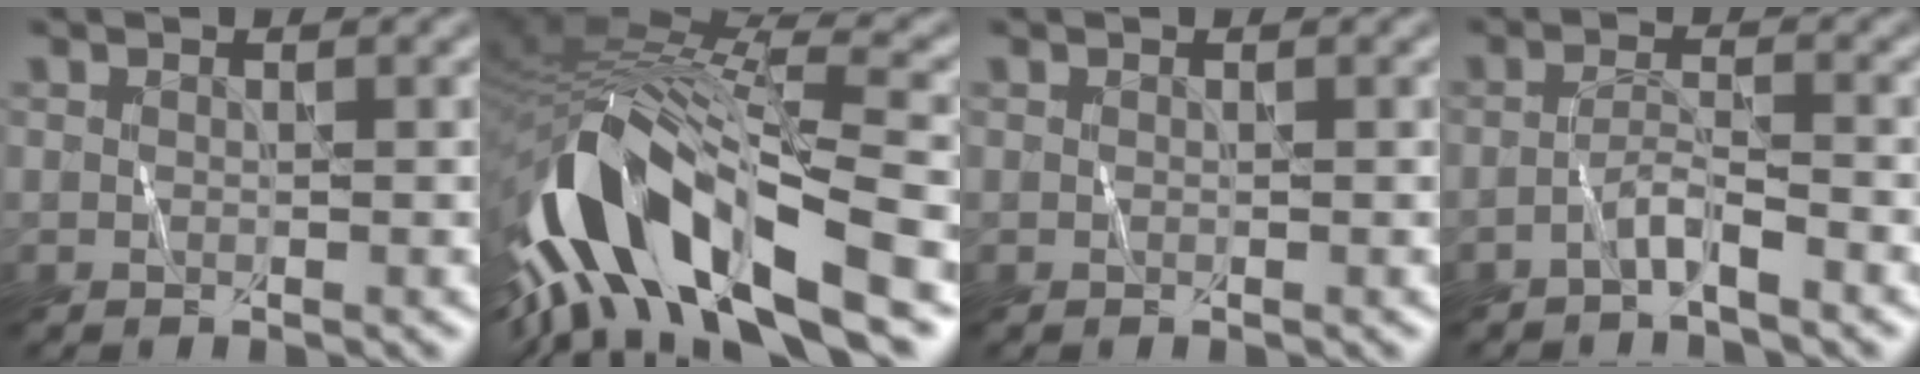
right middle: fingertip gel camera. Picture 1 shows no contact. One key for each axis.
{"total": 14.7, "fx": -6.9, "fy": 5.9, "fz": 11.5, "tx": -0.232, "ty": 0.006, "tz": -0.111}
{"total": 0.0}
{"total": 2.1, "fx": -1.5, "fy": 0.1, "fz": 1.4, "tx": -0.024, "ty": 0.011, "tz": -0.036}